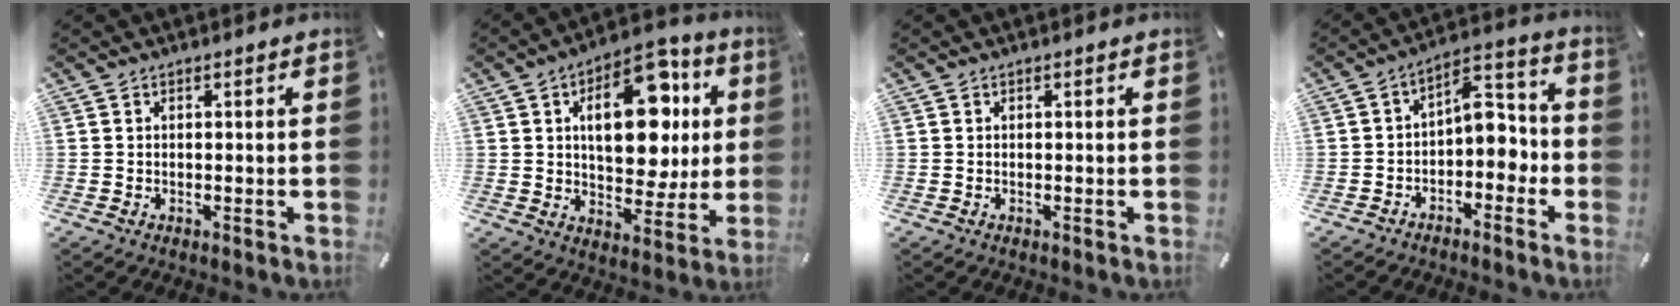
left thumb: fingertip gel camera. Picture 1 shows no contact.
{"total": 19.3, "force": [5.0, 11.6, 14.5], "torque": [-0.200, -0.011, 0.082]}
{"total": 0.0}
{"total": 8.3, "force": [-0.5, 5.5, 6.2], "torque": [-0.071, -0.002, -0.014]}